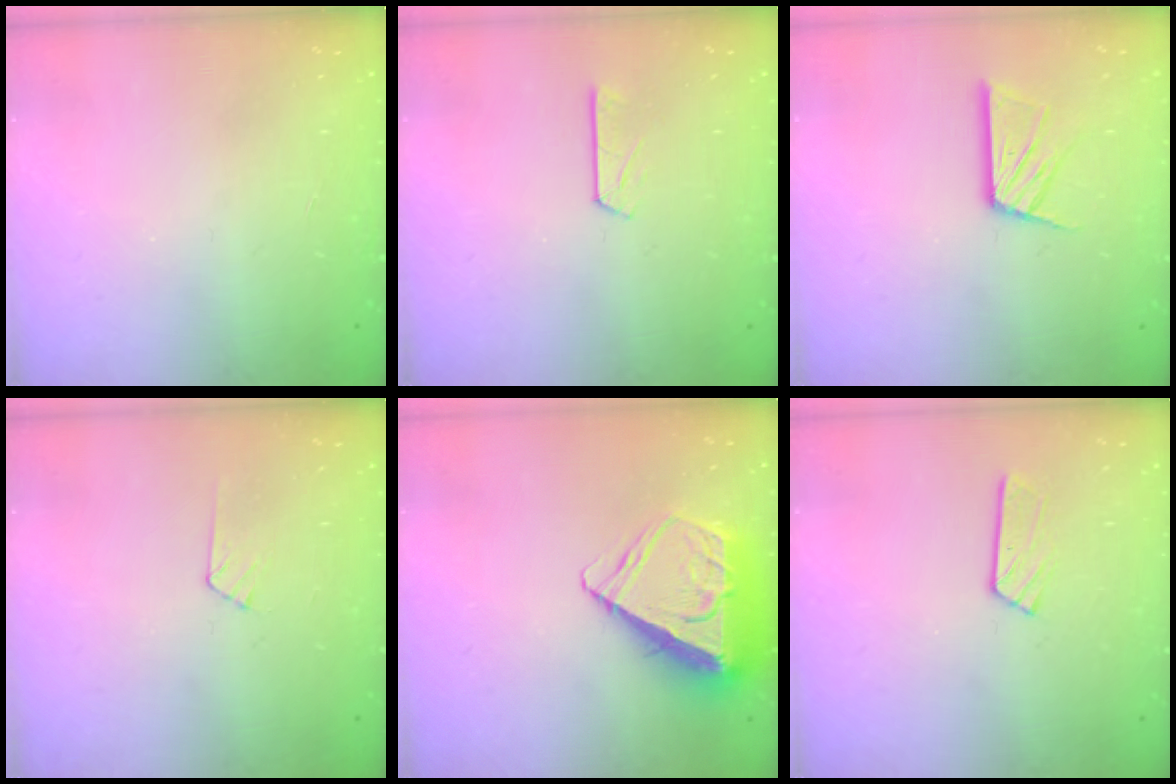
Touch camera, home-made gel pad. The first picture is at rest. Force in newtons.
{"total": 3.7, "press": 3.6, "slide": 0.3}
{"total": 10.7, "press": 10.6, "slide": 1.2}
{"total": 4.8, "press": 4.8, "slide": 0.5}
{"total": 11.5, "press": 11.4, "slide": 1.3}
{"total": 4.0, "press": 4.0, "slide": 0.3}